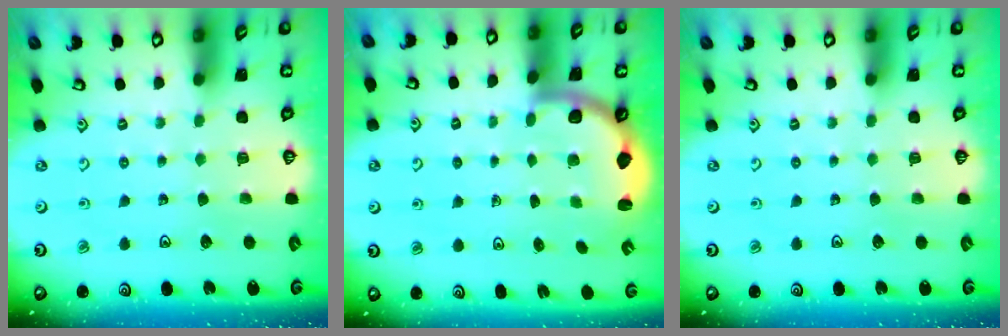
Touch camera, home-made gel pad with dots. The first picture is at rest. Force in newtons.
{"total": 2.6, "press": 2.5, "slide": 0.6}
{"total": 0.0}